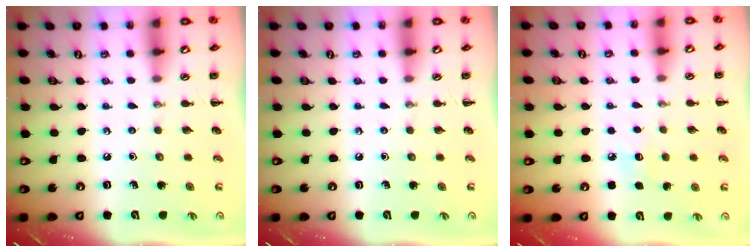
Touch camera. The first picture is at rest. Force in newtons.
{"total": 0.0}
{"total": 5.9, "press": 5.7, "slide": 1.4}